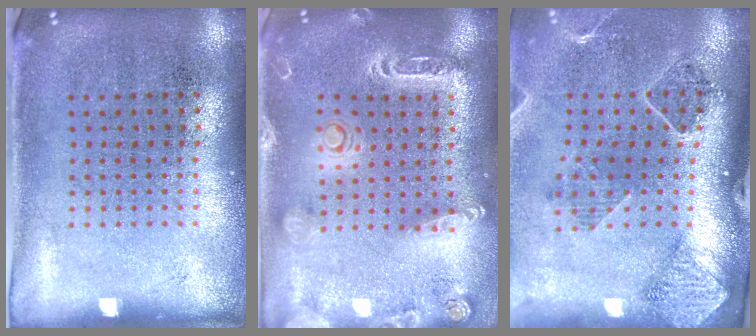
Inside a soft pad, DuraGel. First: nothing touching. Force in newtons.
{"total": 2.0, "press": 1.9, "slide": 0.5}
{"total": 1.5, "press": 1.5, "slide": 0.1}